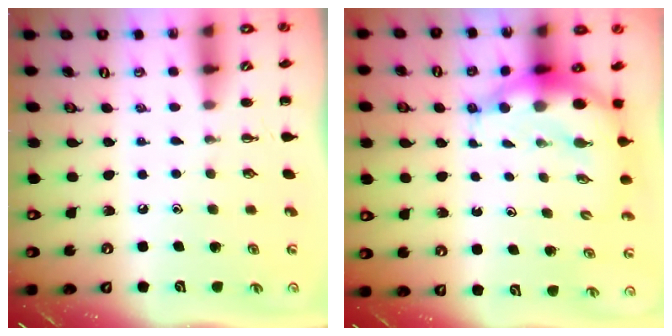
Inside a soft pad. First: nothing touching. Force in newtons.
{"total": 8.5, "press": 8.2, "slide": 2.1}